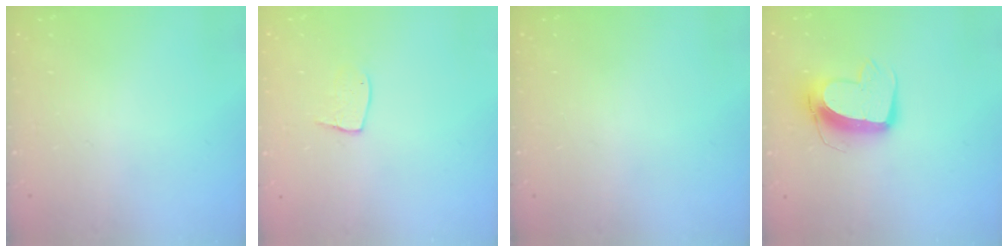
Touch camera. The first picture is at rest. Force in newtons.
{"total": 5.9, "press": 5.9, "slide": 0.4}
{"total": 0.0}
{"total": 11.7, "press": 11.6, "slide": 1.0}